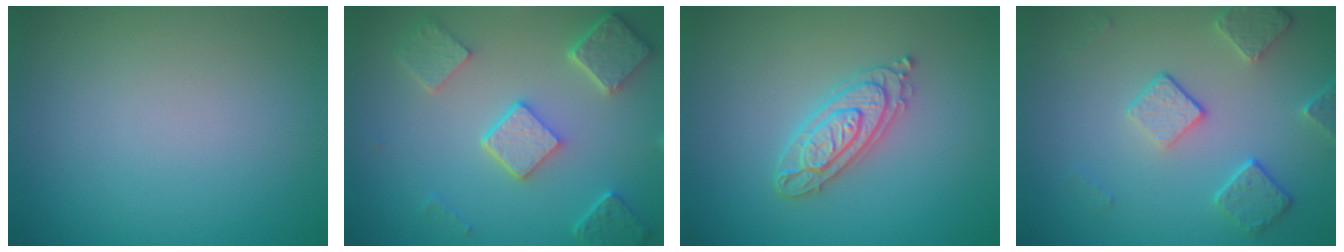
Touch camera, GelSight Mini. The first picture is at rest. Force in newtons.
{"total": 5.3, "press": 4.1, "slide": 3.4}
{"total": 3.0, "press": 2.9, "slide": 0.6}
{"total": 4.0, "press": 3.1, "slide": 2.6}